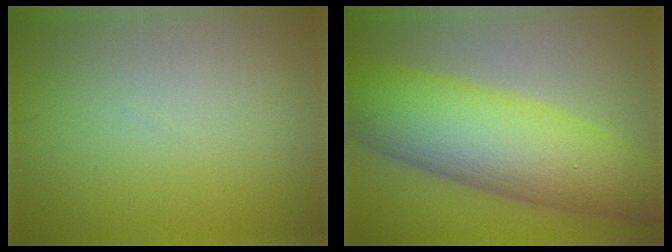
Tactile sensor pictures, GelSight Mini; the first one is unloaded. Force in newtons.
{"total": 11.4, "press": 11.4, "slide": 0.2}